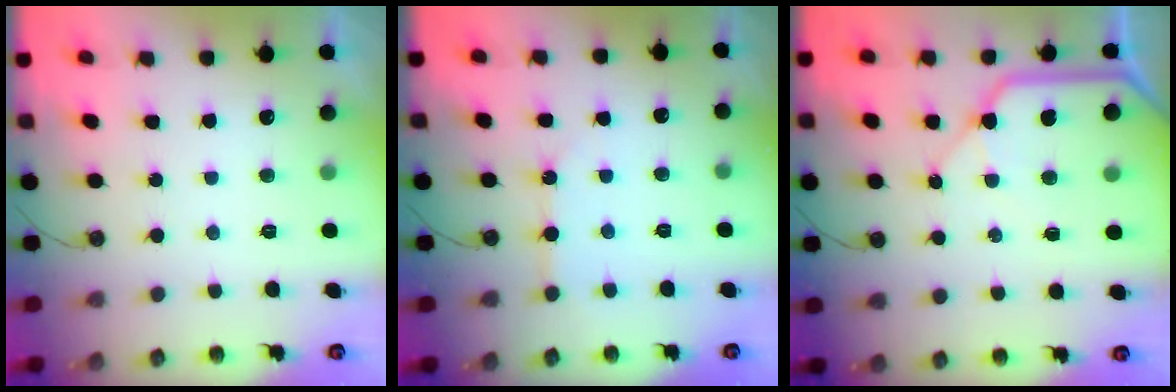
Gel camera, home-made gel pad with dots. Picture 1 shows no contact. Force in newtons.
{"total": 4.9, "press": 4.9, "slide": 0.4}
{"total": 10.2, "press": 10.1, "slide": 1.4}